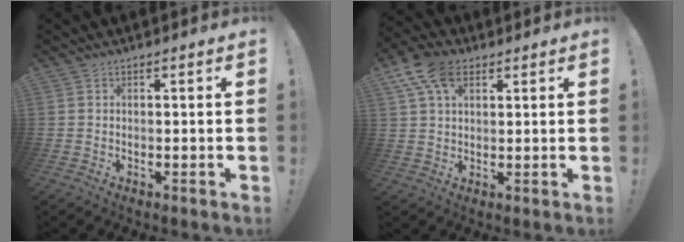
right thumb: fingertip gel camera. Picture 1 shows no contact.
{"total": 11.3, "force": [5.4, 6.8, 7.2], "torque": [-0.125, -0.008, 0.102]}